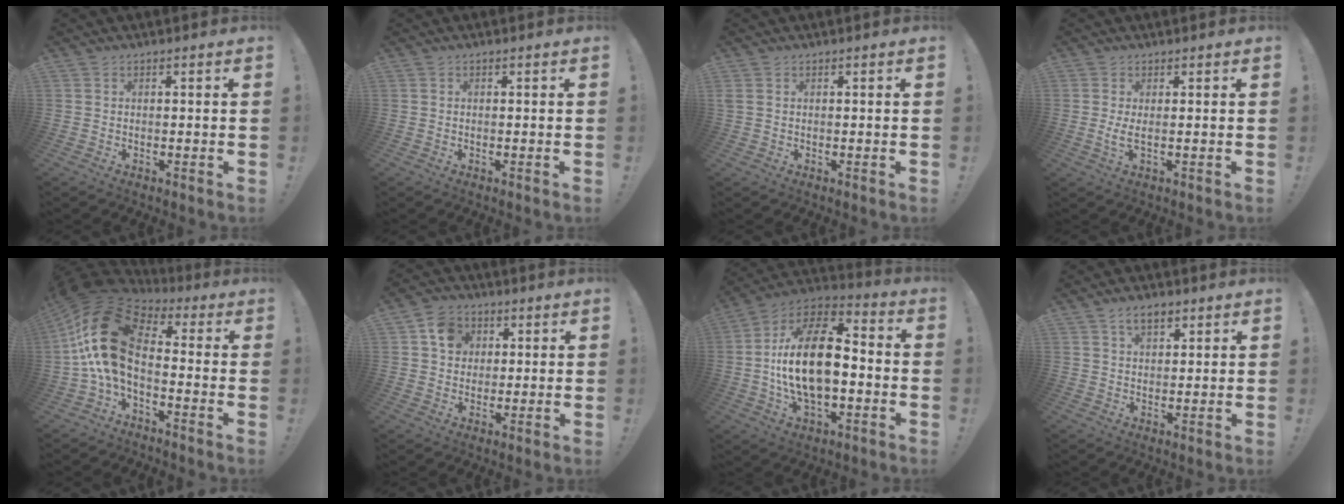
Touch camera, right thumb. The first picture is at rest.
{"total": 0.0}
{"total": 1.1, "force": [0.5, 0.5, 0.8], "torque": [-0.024, 0.004, 0.011]}
{"total": 3.1, "force": [0.3, 0.4, 3.0], "torque": [-0.044, -0.007, 0.005]}
{"total": 20.4, "force": [1.9, 11.1, 17.1], "torque": [-0.339, -0.002, 0.041]}
{"total": 8.5, "force": [2.8, 7.4, 3.1], "torque": [-0.048, -0.002, 0.057]}
{"total": 21.0, "force": [-1.4, 11.3, 17.7], "torque": [-0.320, 0.012, -0.026]}
{"total": 5.1, "force": [2.9, 2.8, 3.0], "torque": [-0.043, -0.007, 0.050]}